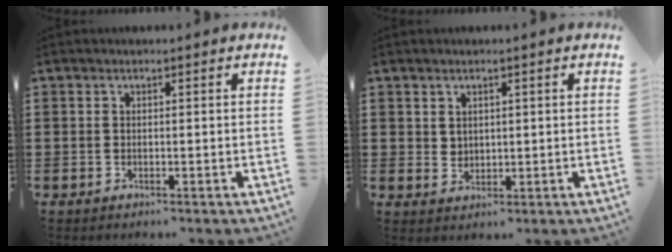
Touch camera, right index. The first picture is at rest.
{"total": 2.0, "force": [1.5, 1.3, 0.3], "torque": [-0.011, 0.005, 0.029]}